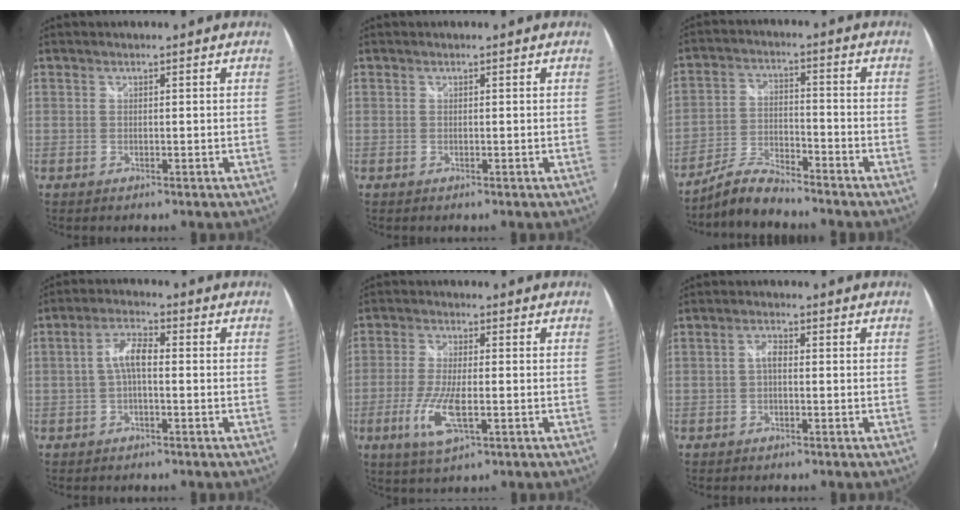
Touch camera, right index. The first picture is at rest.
{"total": 0.0}
{"total": 6.9, "force": [-6.5, 0.8, 2.3], "torque": [-0.057, 0.010, -0.128]}
{"total": 4.6, "force": [-0.8, 1.7, 4.2], "torque": [-0.085, 0.015, -0.016]}
{"total": 9.0, "force": [-3.0, 2.6, 8.0], "torque": [-0.173, -0.016, -0.057]}
{"total": 1.9, "force": [-0.4, 0.9, 1.6], "torque": [-0.033, 0.007, -0.009]}